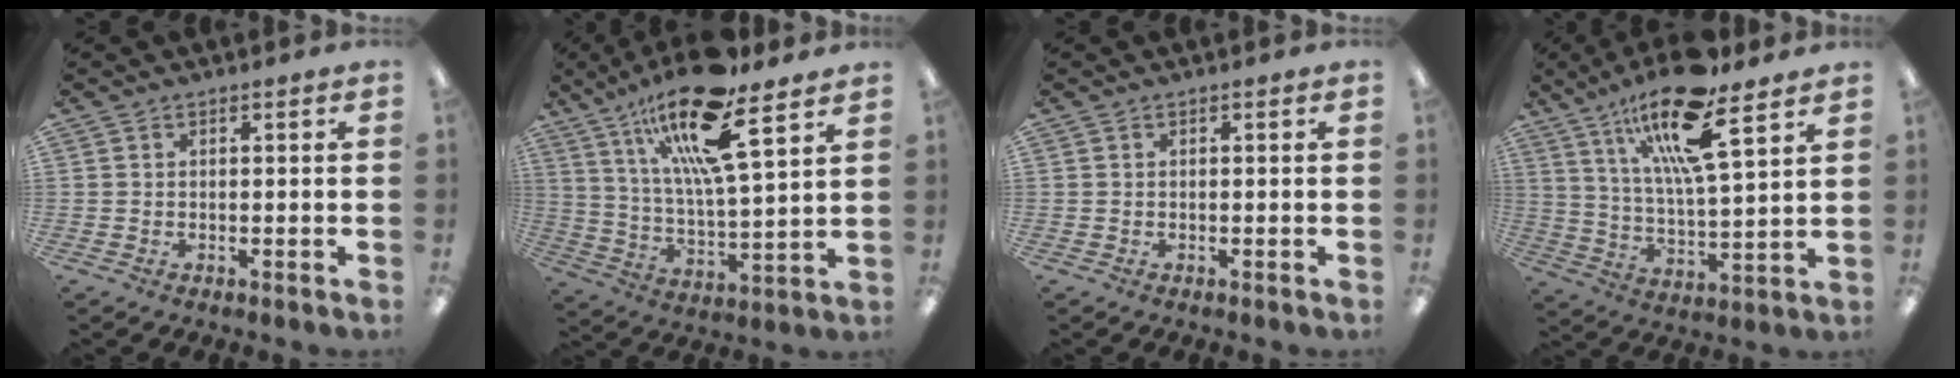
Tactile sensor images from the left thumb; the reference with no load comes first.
{"total": 19.5, "force": [12.8, 3.9, 14.3], "torque": [-0.266, -0.058, 0.207]}
{"total": 0.0}
{"total": 18.7, "force": [12.1, 4.2, 13.6], "torque": [-0.253, -0.052, 0.196]}